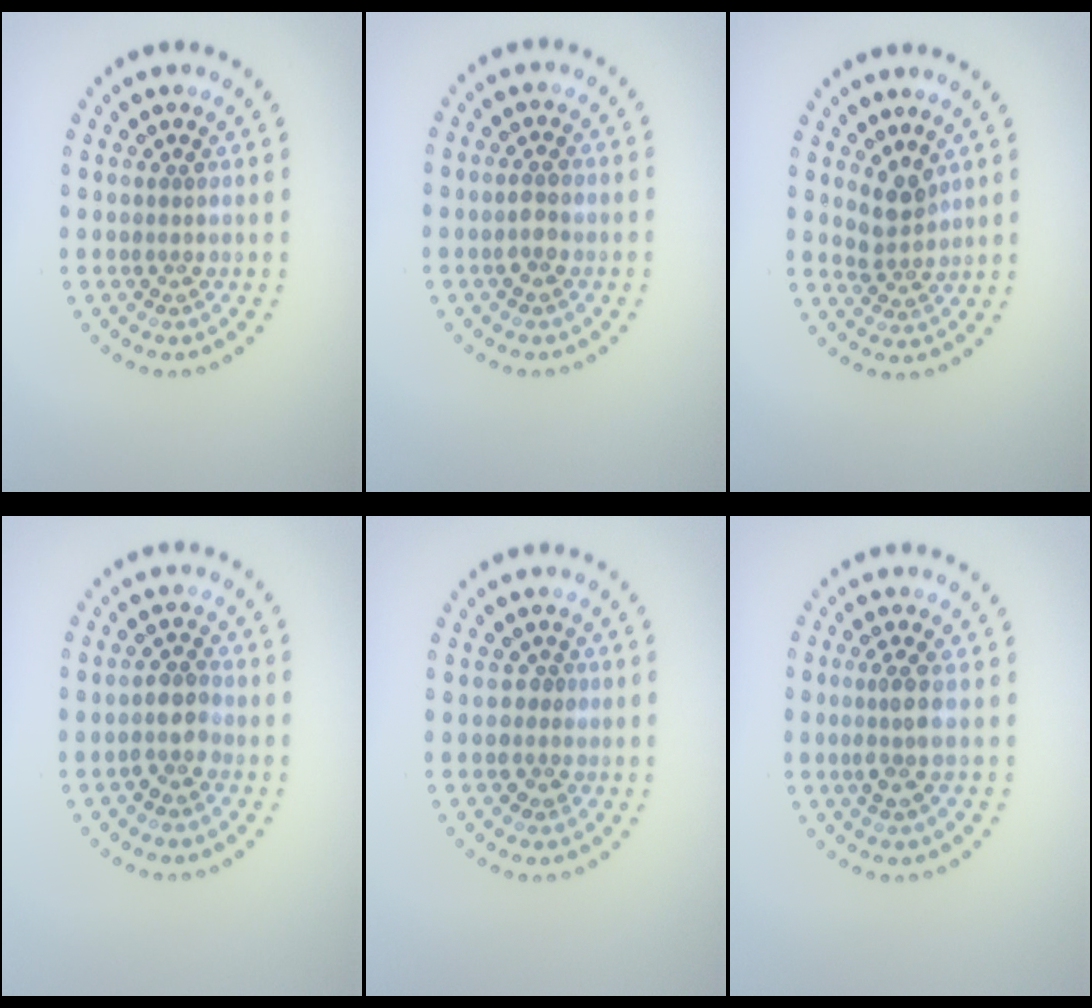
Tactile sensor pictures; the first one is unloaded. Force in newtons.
{"total": 1.6, "press": 1.6, "slide": 0.2}
{"total": 2.4, "press": 1.8, "slide": 1.6}
{"total": 2.3, "press": 1.9, "slide": 1.2}
{"total": 1.3, "press": 1.1, "slide": 0.7}
{"total": 2.2, "press": 1.8, "slide": 1.2}